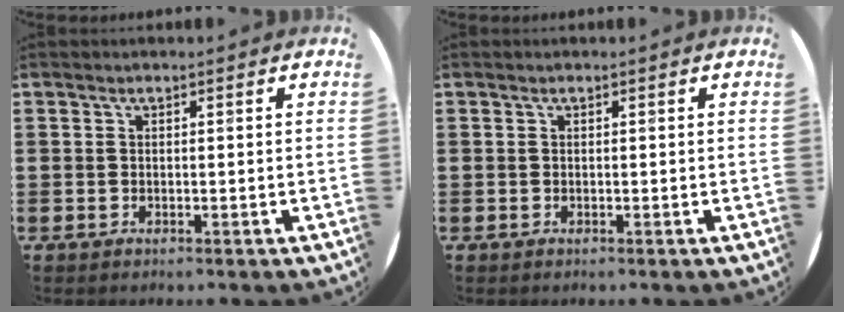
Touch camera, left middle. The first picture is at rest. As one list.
[{"total": 0.0}]